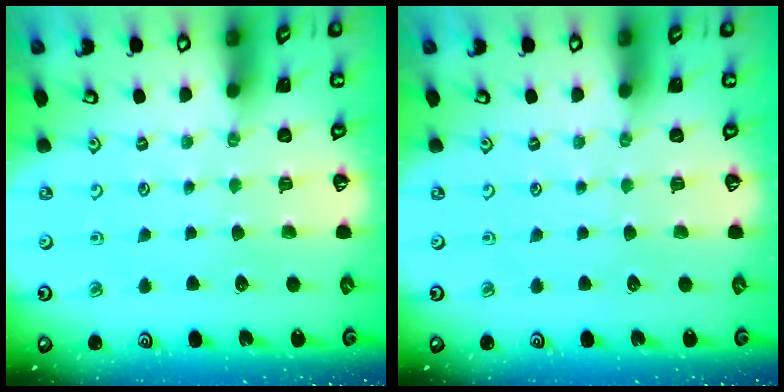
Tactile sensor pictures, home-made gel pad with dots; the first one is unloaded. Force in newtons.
{"total": 0.0}